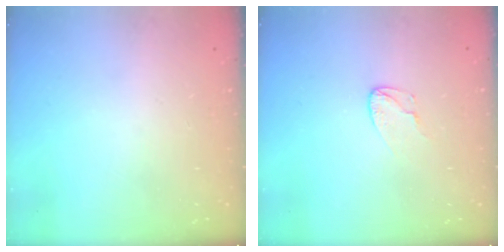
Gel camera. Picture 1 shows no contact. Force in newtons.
{"total": 3.5, "press": 3.5, "slide": 0.3}